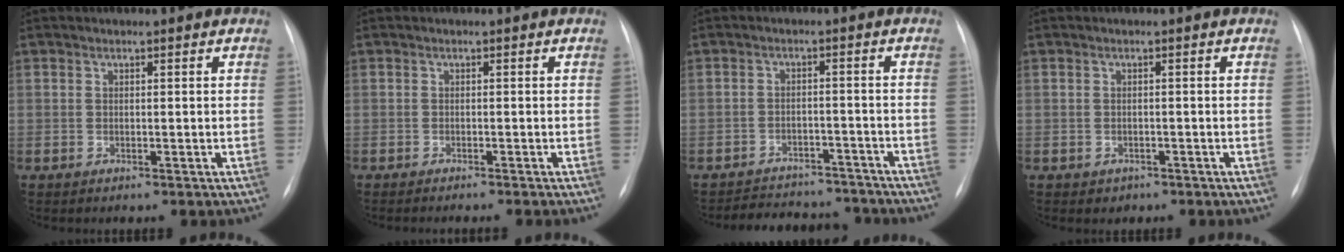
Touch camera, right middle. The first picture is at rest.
{"total": 4.4, "force": [-3.7, -0.5, 2.2], "torque": [-0.013, -0.001, -0.048]}
{"total": 11.9, "force": [-11.0, 3.8, 2.4], "torque": [-0.035, 0.017, -0.141]}
{"total": 1.4, "force": [-0.8, 1.1, 0.1], "torque": [-0.003, 0.003, -0.008]}